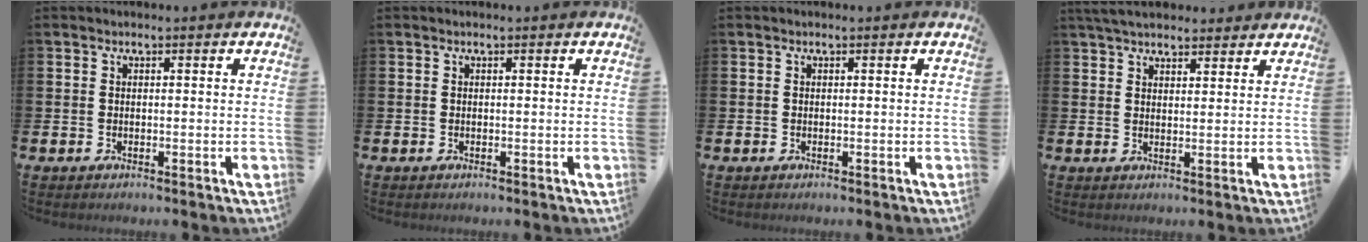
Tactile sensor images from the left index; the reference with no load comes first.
{"total": 0.0}
{"total": 0.0}
{"total": 4.5, "force": [4.2, 1.3, 1.0], "torque": [-0.022, -0.010, 0.077]}